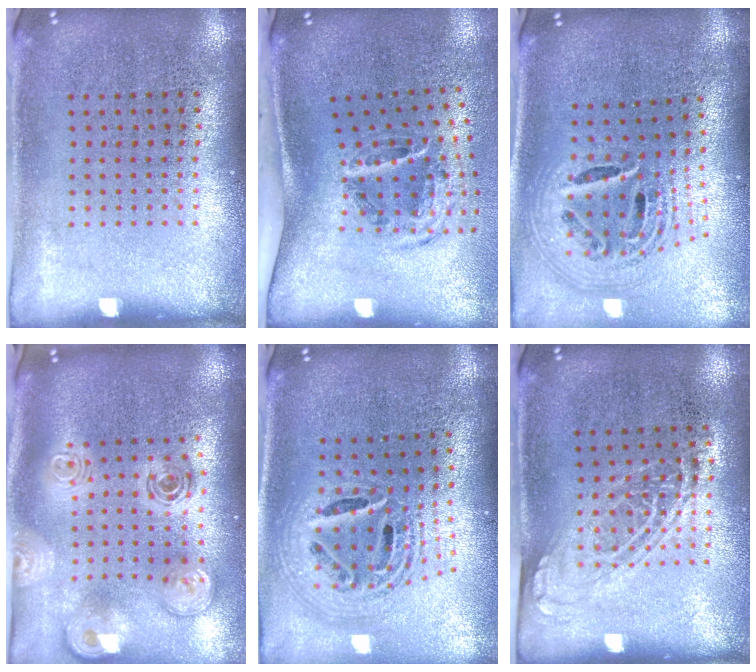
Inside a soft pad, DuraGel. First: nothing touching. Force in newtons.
{"total": 2.0, "press": 1.2, "slide": 1.6}
{"total": 2.7, "press": 1.9, "slide": 1.9}
{"total": 3.0, "press": 2.1, "slide": 2.1}
{"total": 2.4, "press": 1.8, "slide": 1.6}
{"total": 1.4, "press": 1.1, "slide": 0.8}